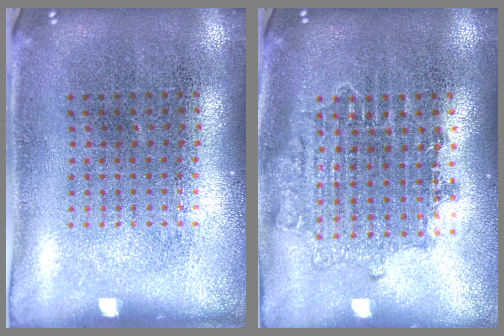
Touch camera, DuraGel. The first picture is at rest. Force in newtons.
{"total": 1.5, "press": 1.2, "slide": 0.8}